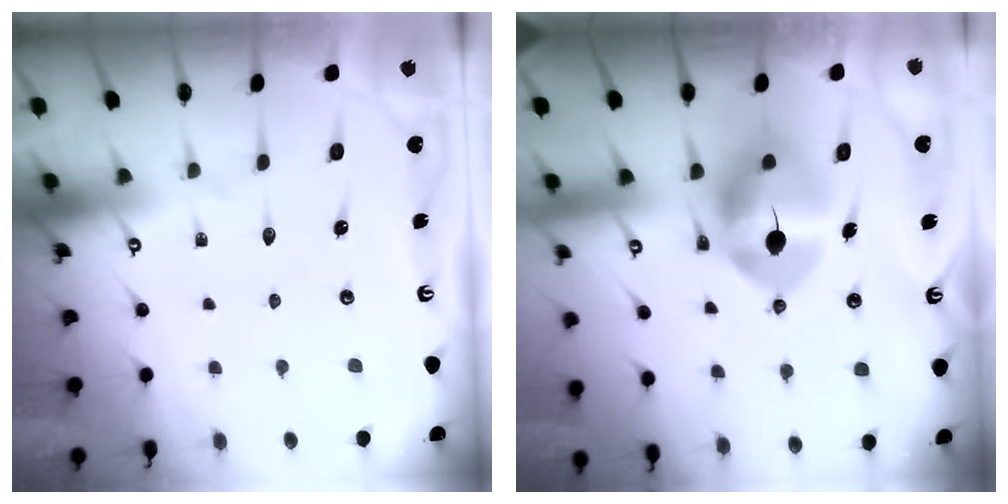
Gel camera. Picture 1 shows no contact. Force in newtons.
{"total": 12.0, "press": 11.8, "slide": 2.0}